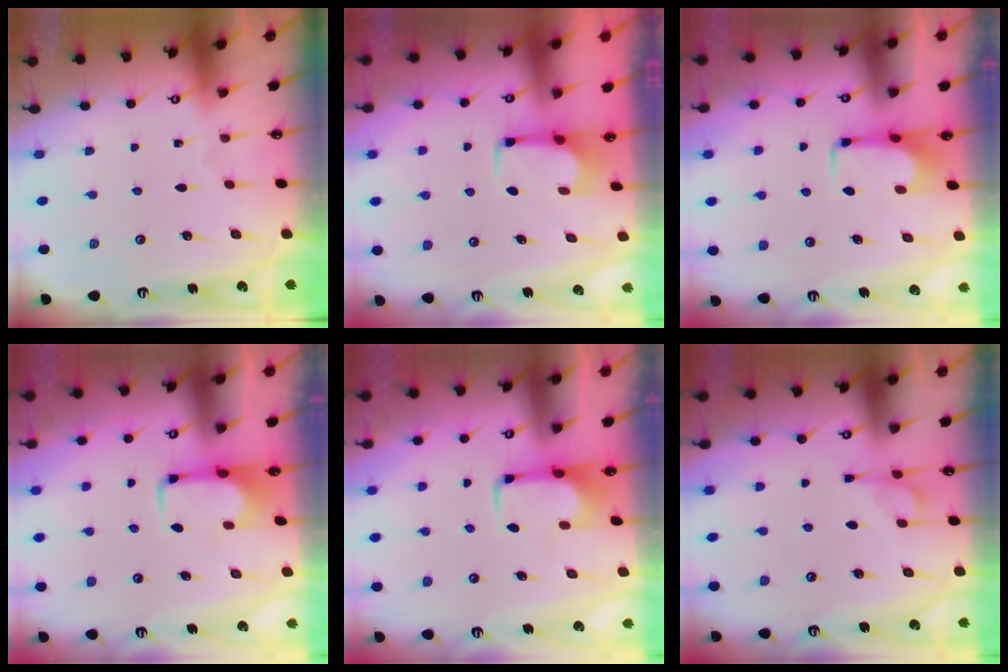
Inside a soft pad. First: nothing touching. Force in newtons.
{"total": 2.7, "press": 2.7, "slide": 0.4}
{"total": 1.7, "press": 1.6, "slide": 0.5}
{"total": 2.0, "press": 2.0, "slide": 0.4}
{"total": 1.9, "press": 1.9, "slide": 0.4}
{"total": 2.9, "press": 2.7, "slide": 1.1}